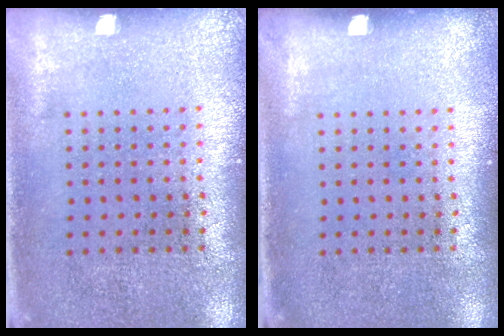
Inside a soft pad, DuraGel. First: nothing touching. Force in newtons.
{"total": 0.0}